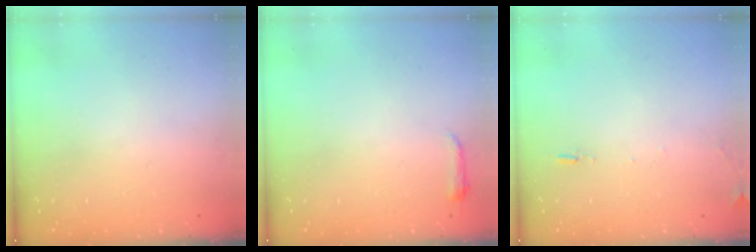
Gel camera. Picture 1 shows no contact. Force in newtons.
{"total": 3.0, "press": 2.9, "slide": 0.6}
{"total": 5.6, "press": 5.3, "slide": 1.8}